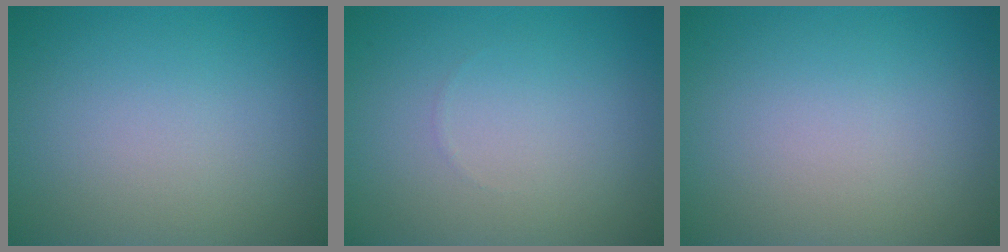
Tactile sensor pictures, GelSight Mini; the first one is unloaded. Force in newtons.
{"total": 0.0}
{"total": 0.0}